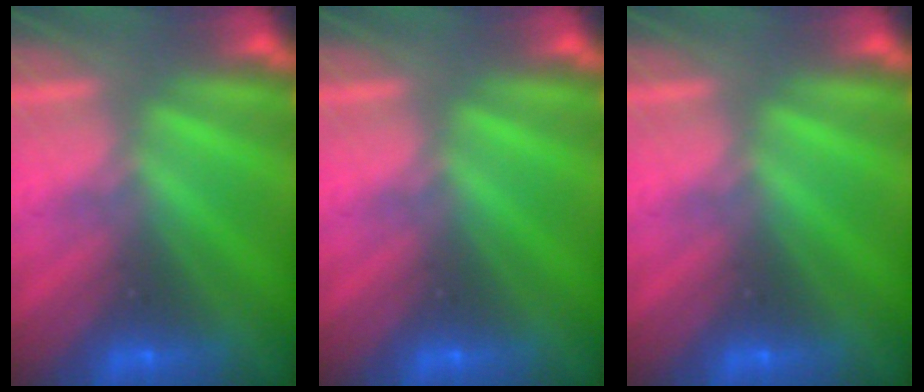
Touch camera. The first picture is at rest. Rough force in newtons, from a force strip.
{"total": 0.0}
{"total": 0.0}